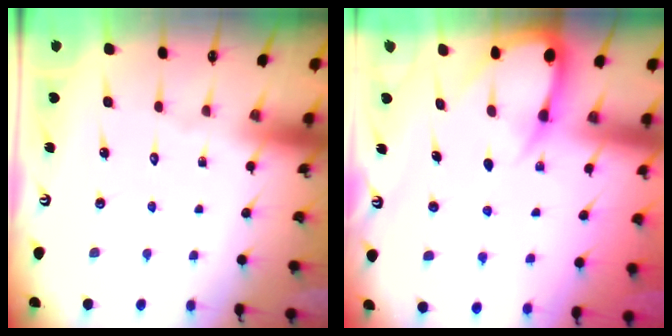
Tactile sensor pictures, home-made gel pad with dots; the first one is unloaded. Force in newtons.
{"total": 6.0, "press": 5.9, "slide": 0.6}